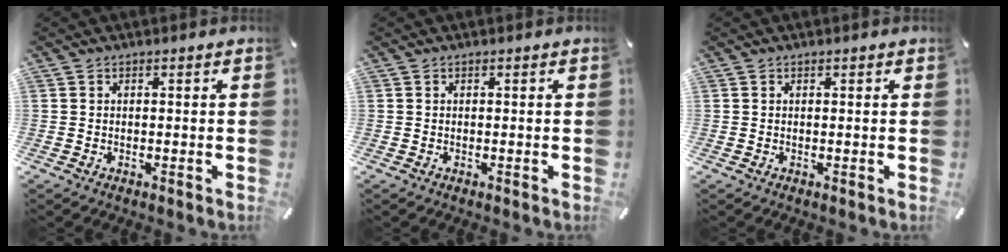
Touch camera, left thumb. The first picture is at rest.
{"total": 0.0}
{"total": 0.0}